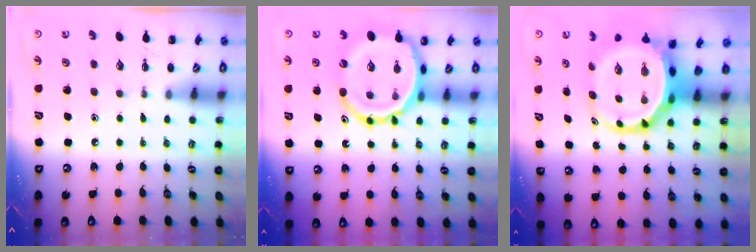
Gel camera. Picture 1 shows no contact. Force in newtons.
{"total": 16.7, "press": 16.5, "slide": 2.2}
{"total": 8.1, "press": 7.8, "slide": 2.2}